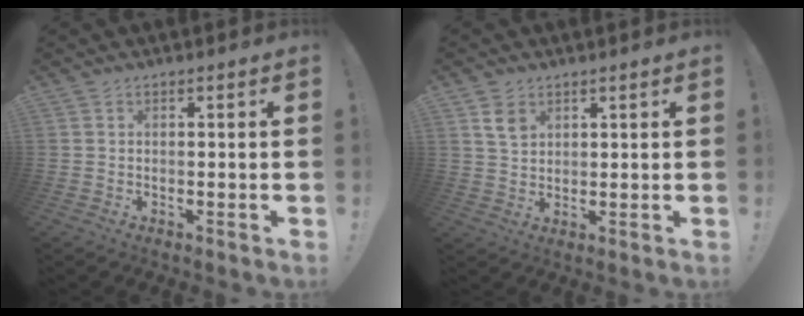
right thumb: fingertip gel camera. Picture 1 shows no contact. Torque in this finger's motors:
{"motor_torque": [0.05, 0.06, -0.29, -0.03, 0.00]}